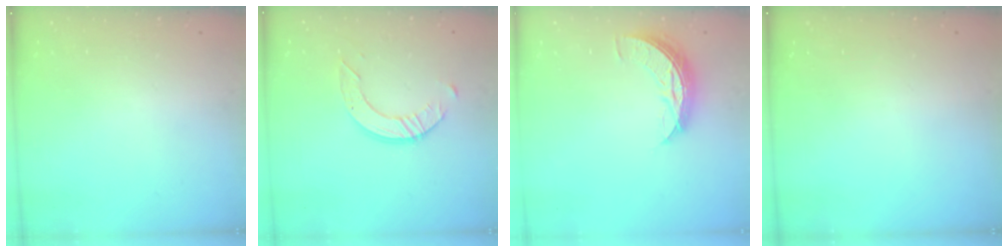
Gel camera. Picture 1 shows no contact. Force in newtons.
{"total": 6.5, "press": 6.5, "slide": 0.6}
{"total": 7.9, "press": 7.9, "slide": 0.4}
{"total": 0.0}